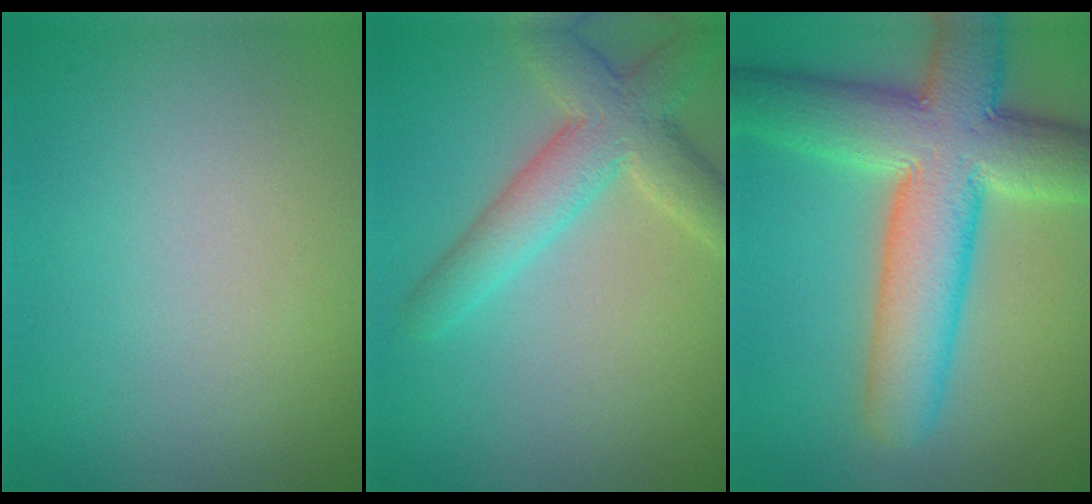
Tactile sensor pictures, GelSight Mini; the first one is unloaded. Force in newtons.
{"total": 5.2, "press": 5.2, "slide": 0.2}
{"total": 11.3, "press": 11.3, "slide": 0.5}